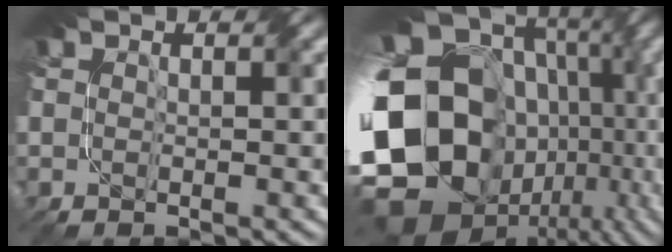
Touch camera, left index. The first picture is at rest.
{"total": 22.3, "force": [-1.0, 18.2, 12.8], "torque": [-0.257, -0.037, -0.002]}